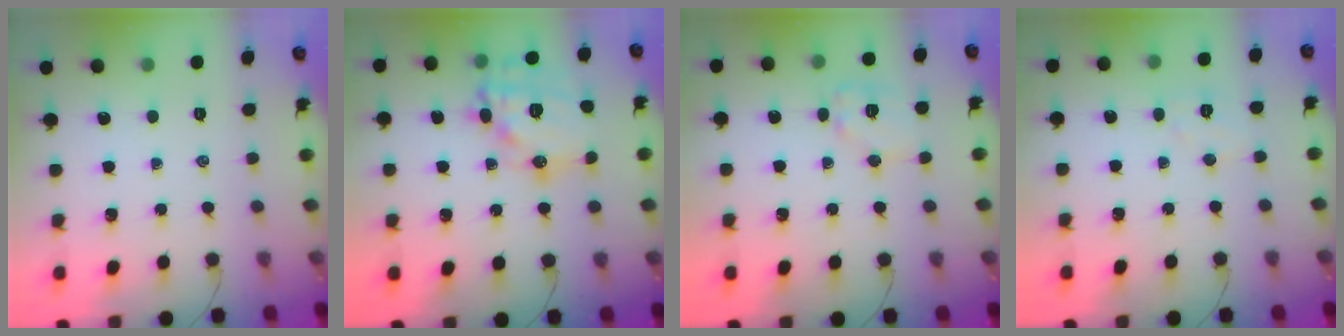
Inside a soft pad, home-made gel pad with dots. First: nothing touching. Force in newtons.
{"total": 17.5, "press": 17.4, "slide": 1.7}
{"total": 8.8, "press": 8.8, "slide": 0.8}
{"total": 5.0, "press": 4.9, "slide": 1.1}